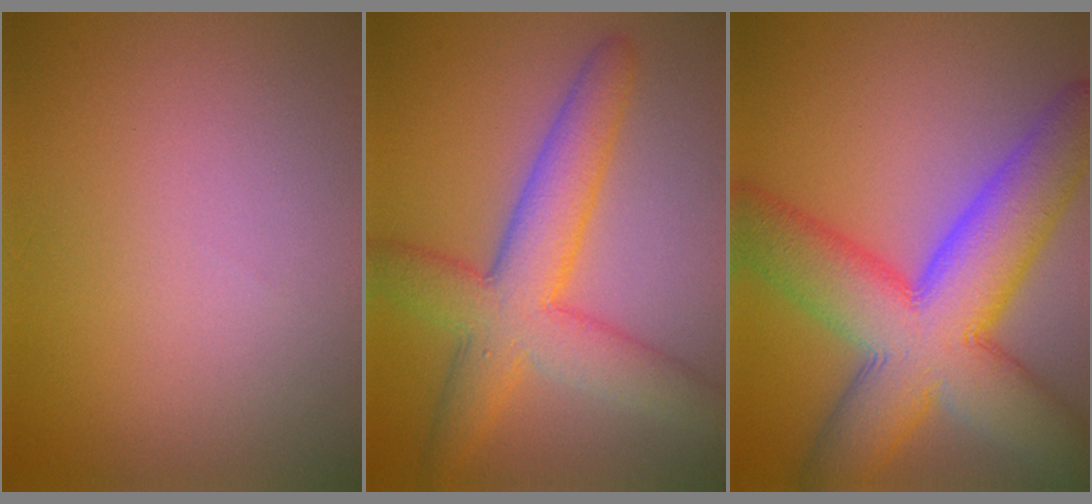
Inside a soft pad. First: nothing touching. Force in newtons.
{"total": 7.2, "press": 7.2, "slide": 0.3}
{"total": 12.6, "press": 12.6, "slide": 0.5}